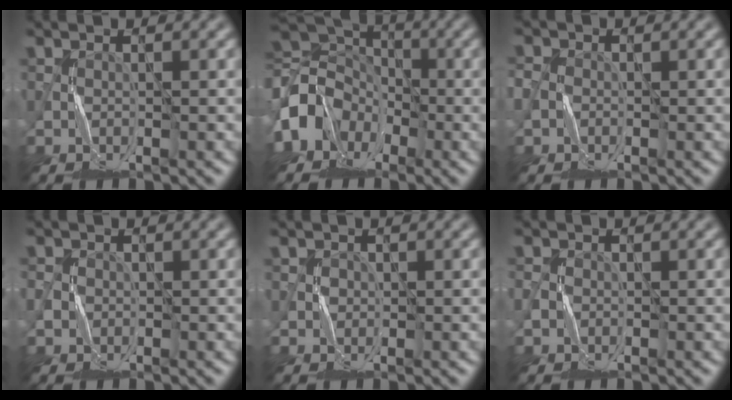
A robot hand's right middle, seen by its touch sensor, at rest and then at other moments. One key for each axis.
{"total": 7.4, "fx": -3.2, "fy": 6.0, "fz": 3.1, "tx": -0.057, "ty": 0.008, "tz": -0.078}
{"total": 1.6, "fx": -0.5, "fy": 1.4, "fz": 0.4, "tx": -0.008, "ty": 0.000, "tz": -0.013}
{"total": 0.9, "fx": -0.4, "fy": 0.8, "fz": -0.2, "tx": 0.006, "ty": -0.004, "tz": -0.009}
{"total": 1.3, "fx": 0.4, "fy": 1.2, "fz": 0.0, "tx": -0.001, "ty": 0.002, "tz": 0.003}
{"total": 0.7, "fx": -0.4, "fy": 0.5, "fz": -0.1, "tx": 0.003, "ty": -0.001, "tz": -0.013}